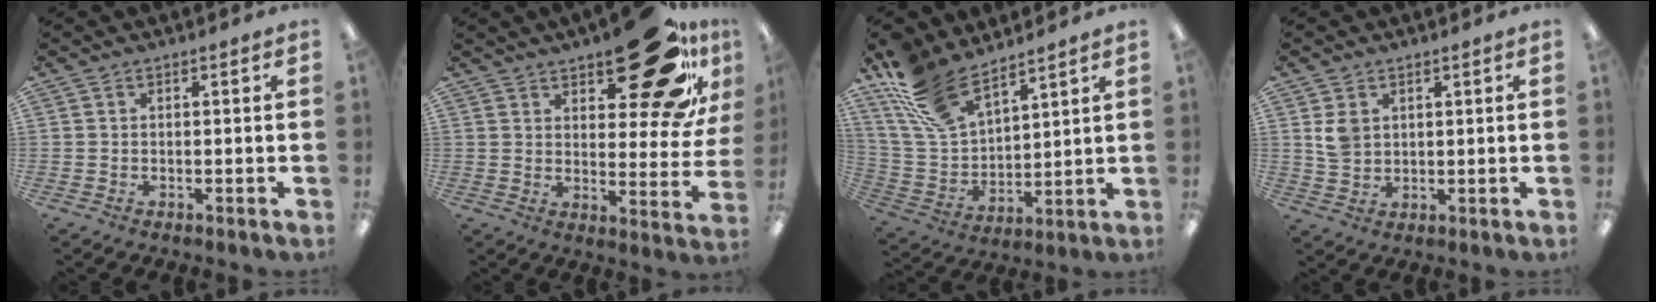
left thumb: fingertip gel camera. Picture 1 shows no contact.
{"total": 23.1, "force": [14.4, 9.5, 15.4], "torque": [-0.197, -0.080, 0.234]}
{"total": 16.5, "force": [12.5, 7.4, 7.8], "torque": [-0.191, -0.055, 0.235]}
{"total": 4.8, "force": [1.9, 3.8, 2.3], "torque": [-0.035, 0.002, 0.035]}